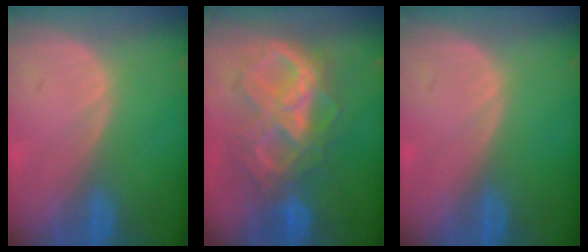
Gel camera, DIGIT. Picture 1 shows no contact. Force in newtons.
{"total": 9.6, "press": 9.5, "slide": 1.0}
{"total": 0.0}